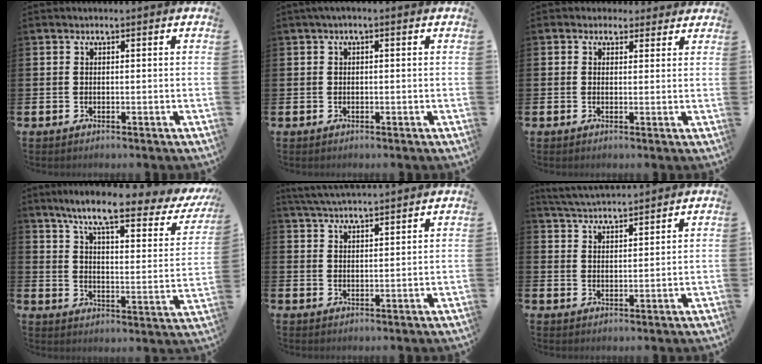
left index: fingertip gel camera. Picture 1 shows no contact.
{"total": 0.8, "force": [-0.1, 0.2, 0.7], "torque": [-0.013, 0.002, -0.003]}
{"total": 2.3, "force": [1.8, 1.3, -0.2], "torque": [0.003, -0.001, 0.031]}
{"total": 8.4, "force": [6.5, 1.1, 5.3], "torque": [-0.118, -0.044, 0.098]}
{"total": 4.0, "force": [4.0, -0.1, 0.6], "torque": [-0.026, -0.016, 0.073]}
{"total": 4.2, "force": [4.2, 0.1, 0.1], "torque": [-0.020, -0.024, 0.076]}